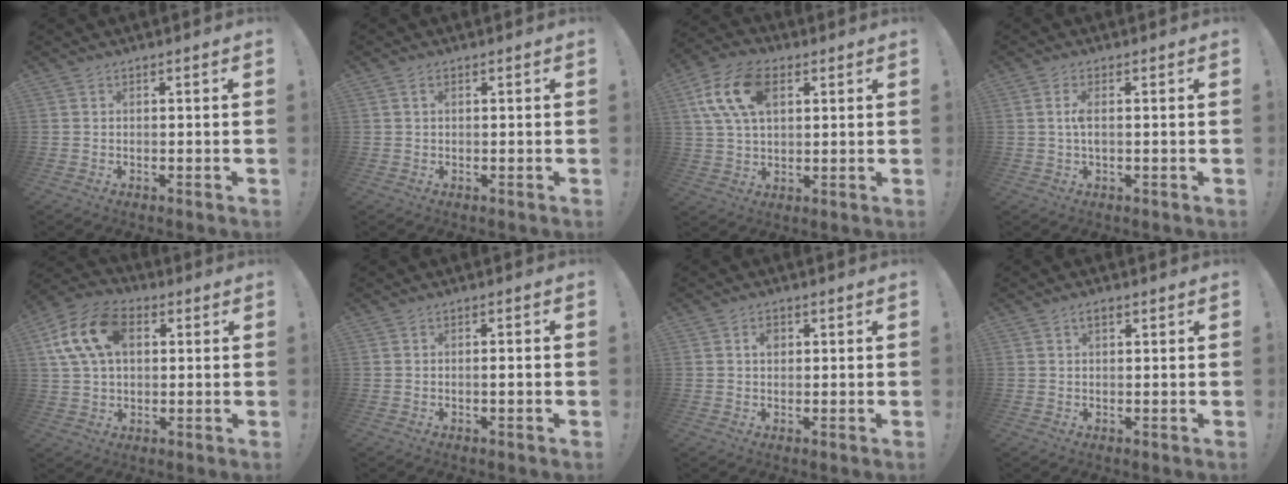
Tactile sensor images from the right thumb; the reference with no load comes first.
{"total": 1.1, "force": [0.4, 0.4, 1.0], "torque": [-0.016, 0.002, 0.005]}
{"total": 15.2, "force": [5.2, 9.2, 11.0], "torque": [-0.206, 0.000, 0.097]}
{"total": 3.7, "force": [0.2, 1.0, 3.6], "torque": [-0.085, -0.002, -0.002]}
{"total": 16.4, "force": [4.2, 11.0, 11.4], "torque": [-0.210, 0.010, 0.082]}
{"total": 1.5, "force": [-0.4, -0.2, 1.4], "torque": [-0.017, -0.003, -0.011]}
{"total": 2.3, "force": [0.7, 1.5, 1.6], "torque": [-0.015, -0.002, 0.007]}
{"total": 2.1, "force": [1.1, 1.1, 1.5], "torque": [-0.031, 0.005, 0.019]}